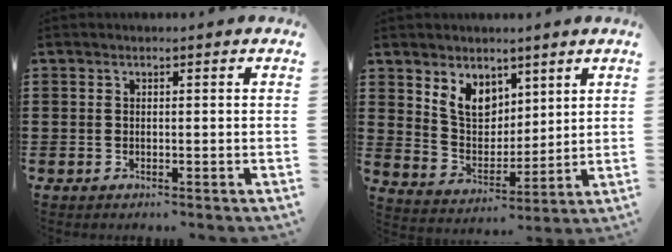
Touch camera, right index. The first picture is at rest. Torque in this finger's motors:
{"motor_torque": [0.51, 0.84, 0.22, 0.06]}